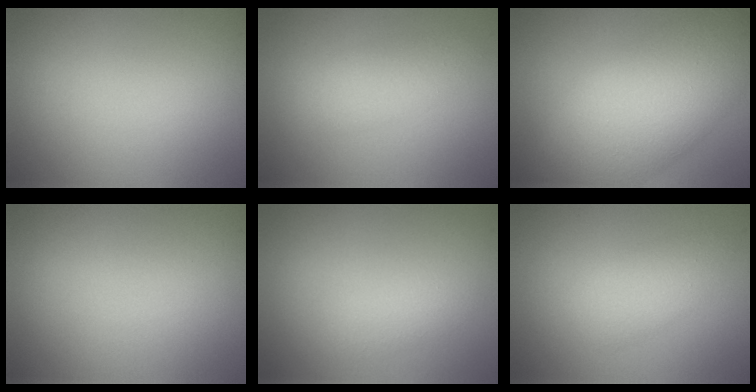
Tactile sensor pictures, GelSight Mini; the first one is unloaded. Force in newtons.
{"total": 2.6, "press": 2.6, "slide": 0.1}
{"total": 9.9, "press": 9.9, "slide": 0.6}
{"total": 0.0}
{"total": 1.4, "press": 1.4, "slide": 0.1}
{"total": 2.7, "press": 2.7, "slide": 0.1}